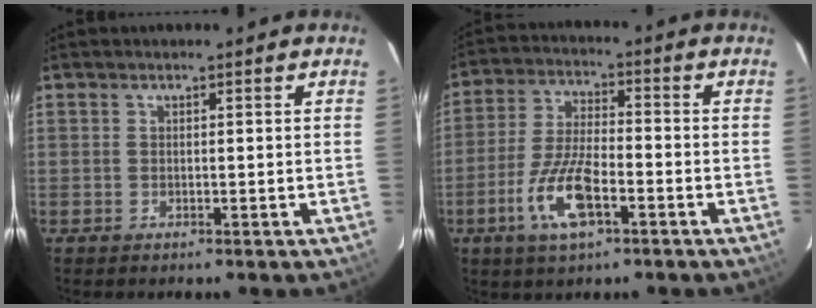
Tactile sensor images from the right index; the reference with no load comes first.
{"total": 11.0, "force": [-5.0, 3.5, 9.2], "torque": [-0.196, -0.006, -0.095]}